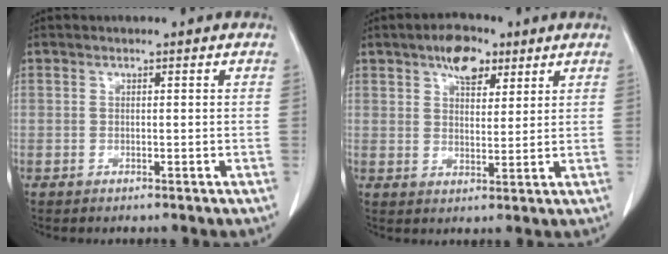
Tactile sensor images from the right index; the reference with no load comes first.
{"total": 6.4, "force": [3.9, 3.2, 3.9], "torque": [-0.066, 0.011, 0.066]}